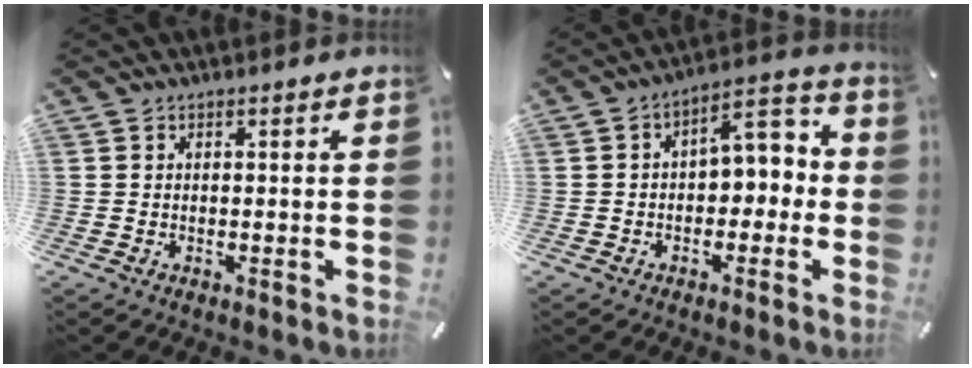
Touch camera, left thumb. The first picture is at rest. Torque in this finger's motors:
{"motor_torque": [0.02, 0.85, 0.51, 0.33, -0.04]}